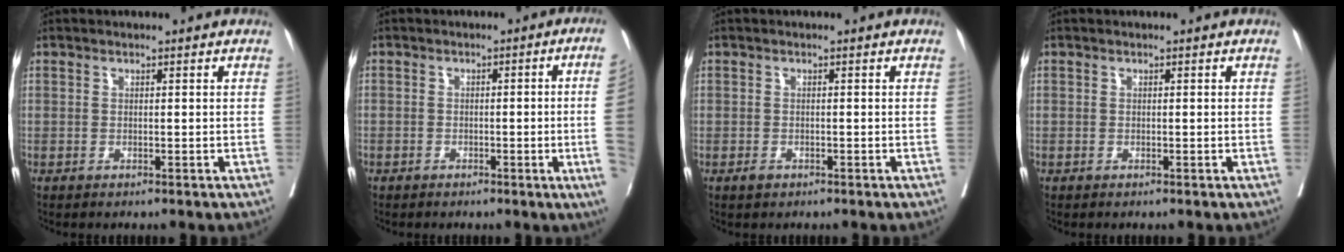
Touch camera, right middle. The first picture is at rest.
{"total": 6.9, "force": [-1.4, -1.1, 6.7], "torque": [-0.067, -0.003, -0.023]}
{"total": 1.1, "force": [-0.7, 0.6, 0.5], "torque": [-0.009, 0.002, -0.008]}
{"total": 0.0}